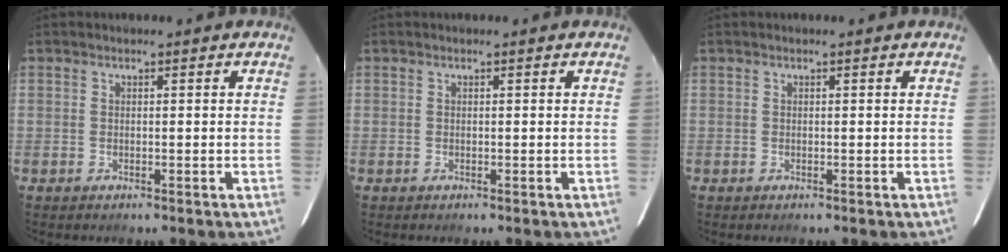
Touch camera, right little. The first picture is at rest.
{"total": 0.0}
{"total": 0.0}